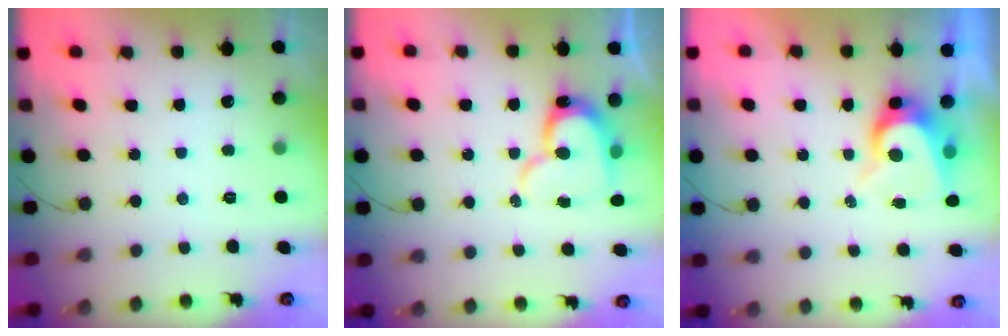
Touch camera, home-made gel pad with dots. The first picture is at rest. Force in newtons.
{"total": 13.7, "press": 13.6, "slide": 1.2}
{"total": 7.2, "press": 7.1, "slide": 0.6}